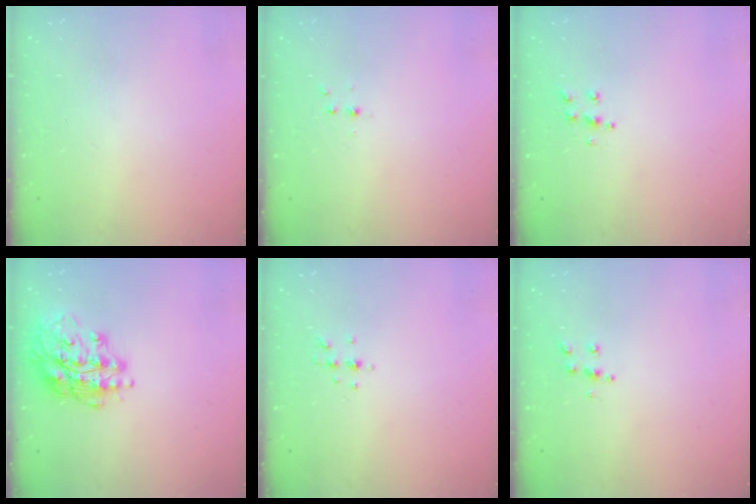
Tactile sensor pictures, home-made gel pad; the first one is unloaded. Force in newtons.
{"total": 2.7, "press": 2.3, "slide": 1.4}
{"total": 5.7, "press": 5.7, "slide": 0.4}
{"total": 16.8, "press": 16.8, "slide": 1.4}
{"total": 4.1, "press": 4.1, "slide": 0.8}
{"total": 6.2, "press": 6.2, "slide": 0.5}